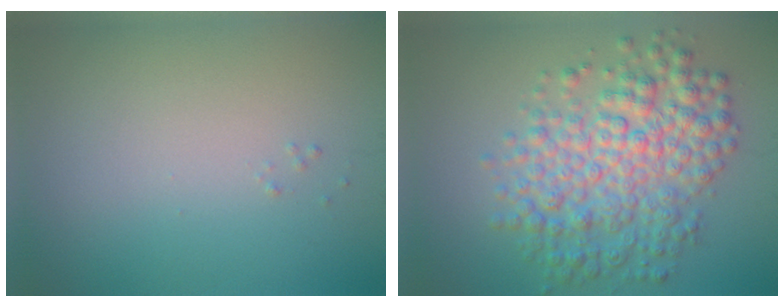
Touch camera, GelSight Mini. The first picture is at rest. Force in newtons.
{"total": 7.2, "press": 7.2, "slide": 0.1}